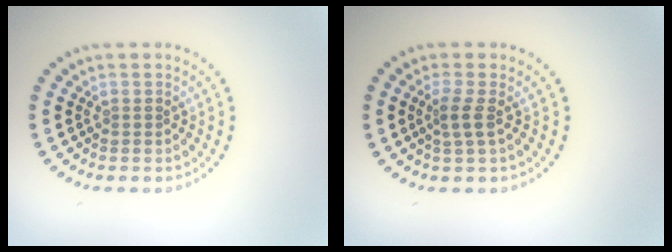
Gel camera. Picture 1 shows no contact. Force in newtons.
{"total": 1.6, "press": 1.2, "slide": 1.0}